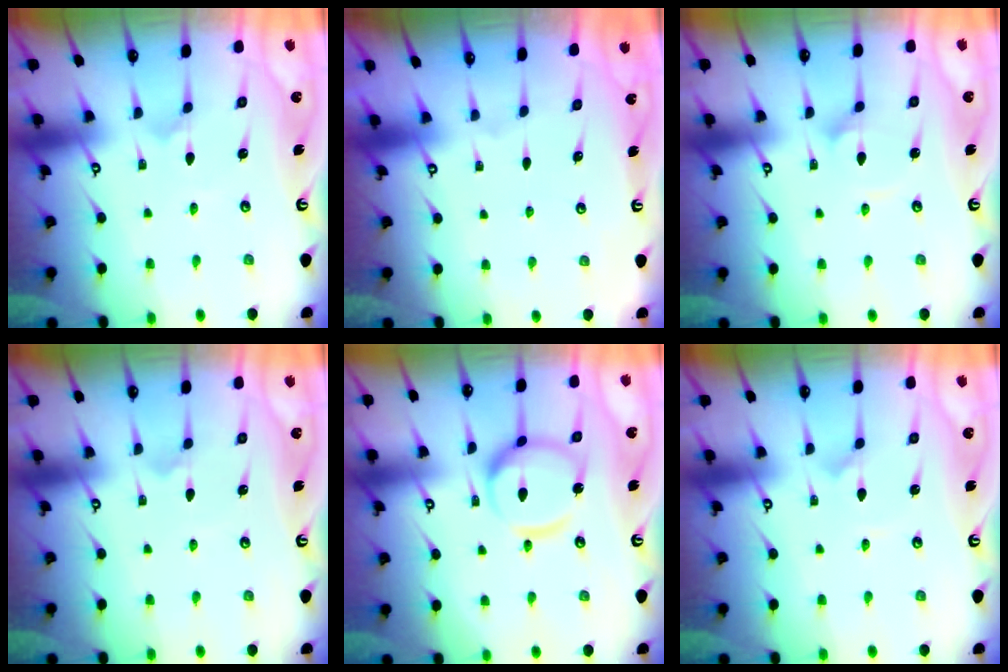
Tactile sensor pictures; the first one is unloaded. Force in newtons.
{"total": 0.0}
{"total": 1.7, "press": 1.7, "slide": 0.0}
{"total": 1.7, "press": 1.7, "slide": 0.1}
{"total": 12.7, "press": 12.6, "slide": 1.3}
{"total": 0.6, "press": 0.5, "slide": 0.1}